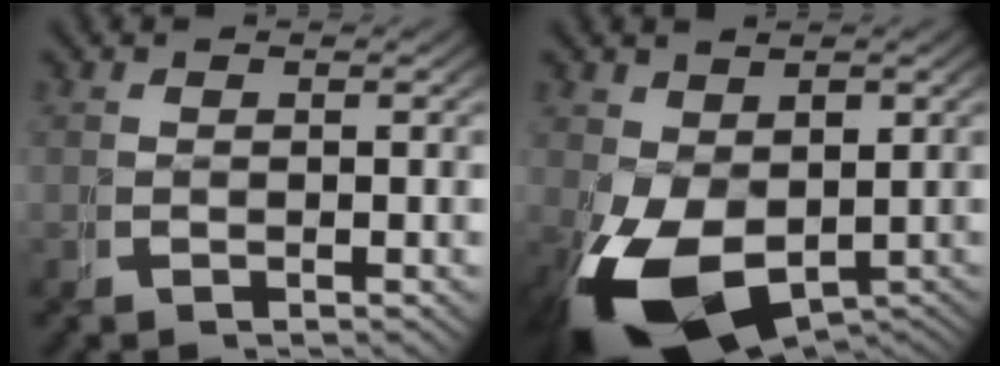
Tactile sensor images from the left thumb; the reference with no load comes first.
{"total": 10.3, "force": [-3.6, 6.7, 6.9], "torque": [-0.147, -0.051, -0.025]}